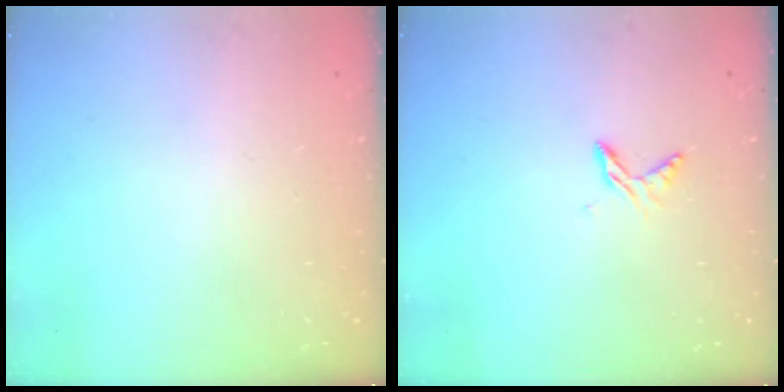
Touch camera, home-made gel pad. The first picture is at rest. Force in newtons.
{"total": 5.9, "press": 5.9, "slide": 0.6}